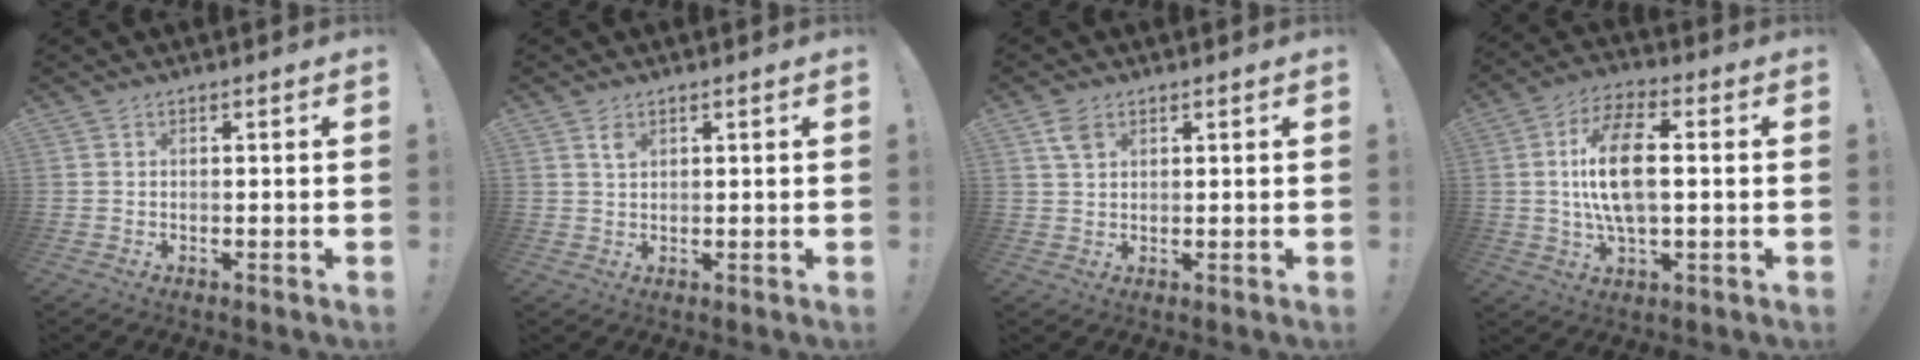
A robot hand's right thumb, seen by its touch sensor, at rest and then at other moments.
{"total": 2.3, "force": [1.4, 1.1, 1.4], "torque": [-0.021, -0.004, 0.024]}
{"total": 4.0, "force": [2.0, 2.4, 2.4], "torque": [-0.037, -0.003, 0.038]}
{"total": 14.6, "force": [1.0, 6.7, 12.9], "torque": [-0.232, -0.001, 0.013]}